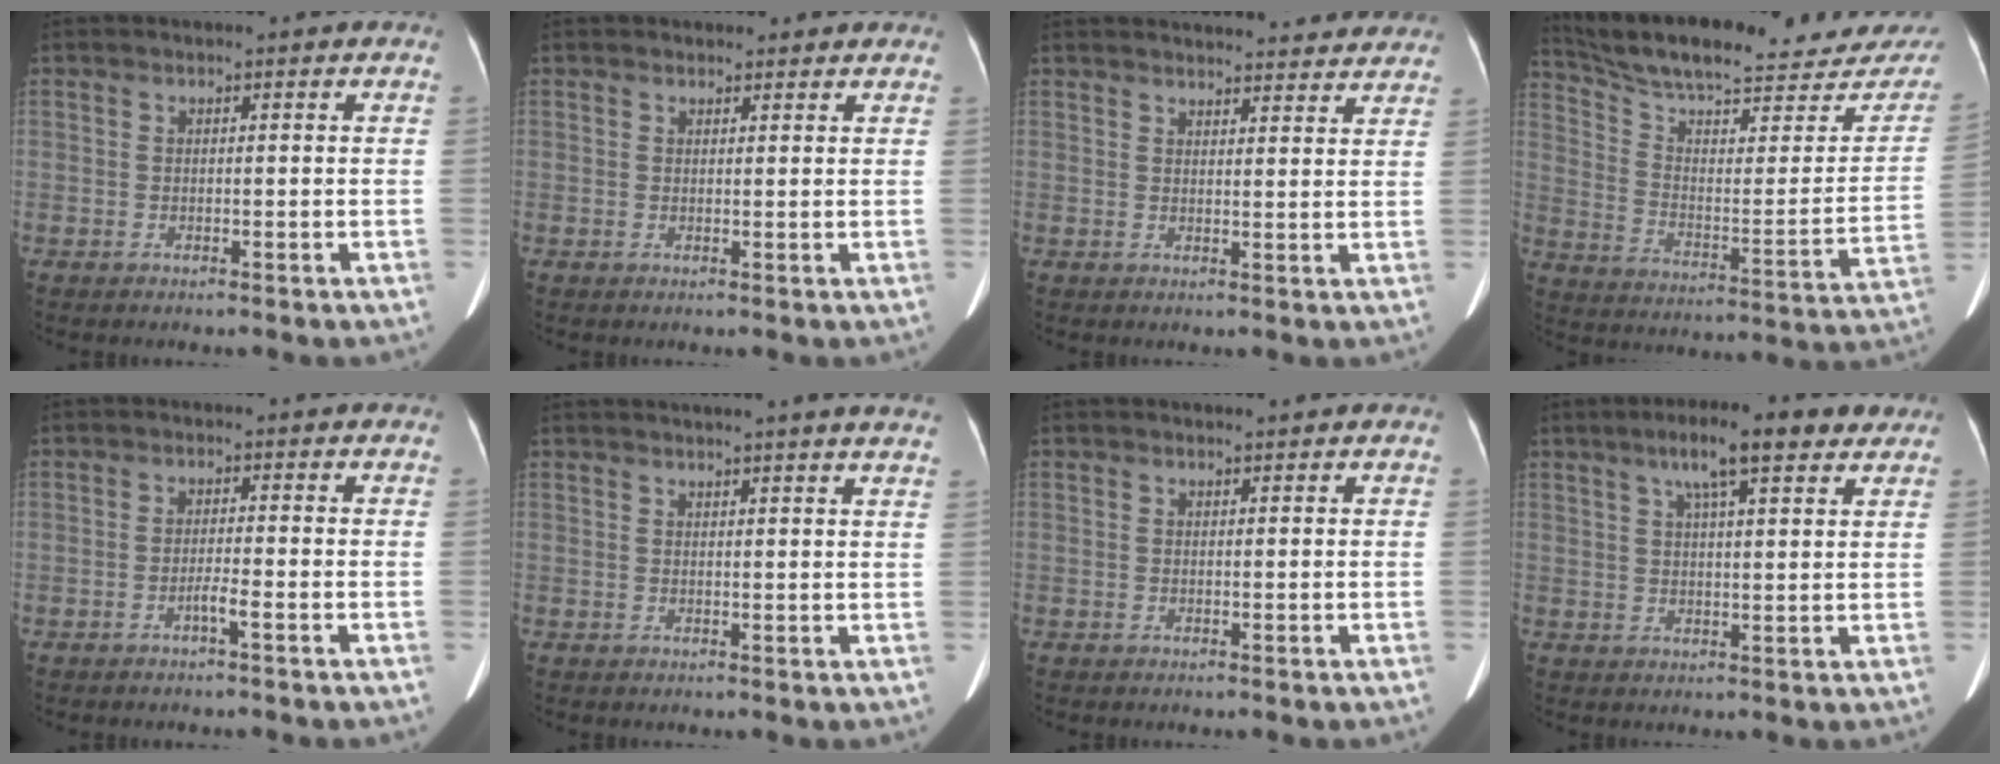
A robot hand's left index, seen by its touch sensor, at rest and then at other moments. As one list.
[{"total": 2.6, "force": [2.4, 1.0, 0.4], "torque": [0.000, -0.001, 0.025]}, {"total": 18.7, "force": [17.9, 3.2, 4.6], "torque": [-0.047, -0.006, 0.211]}, {"total": 26.9, "force": [24.7, 5.3, 9.3], "torque": [-0.152, -0.073, 0.330]}, {"total": 1.7, "force": [-1.3, -0.5, 1.0], "torque": [-0.013, -0.007, -0.021]}, {"total": 12.3, "force": [11.1, -0.9, 5.2], "torque": [-0.075, -0.018, 0.123]}, {"total": 0.7, "force": [0.7, -0.1, 0.2], "torque": [-0.003, -0.009, 0.013]}, {"total": 9.0, "force": [5.8, 1.4, 6.7], "torque": [-0.101, 0.017, 0.087]}]